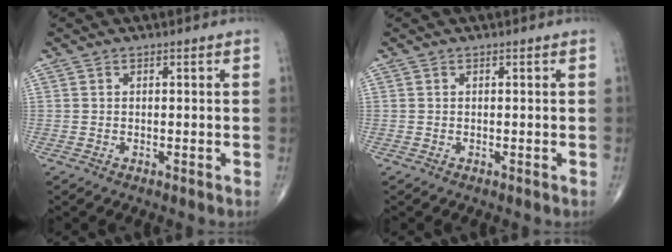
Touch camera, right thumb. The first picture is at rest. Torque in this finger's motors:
{"motor_torque": [0.03, -0.22, 0.06, 0.16, -0.02]}